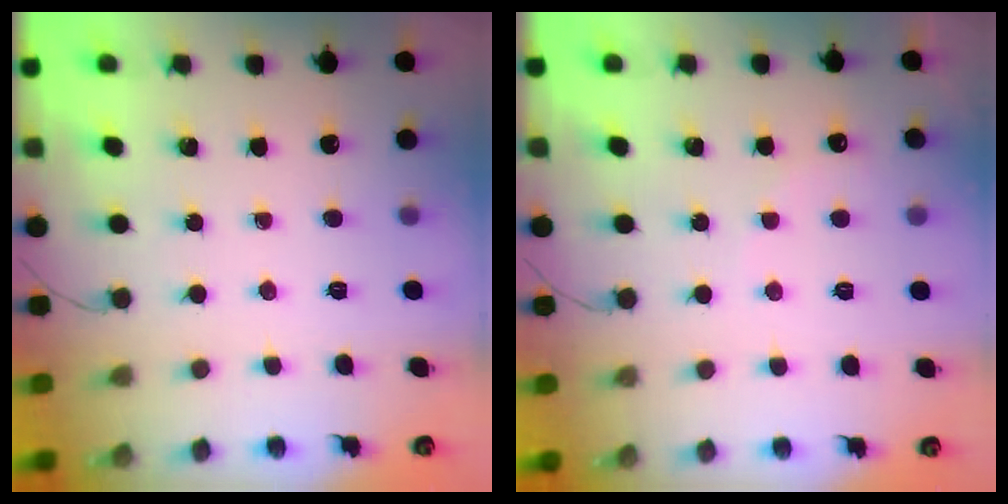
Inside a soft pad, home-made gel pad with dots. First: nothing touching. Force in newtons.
{"total": 6.3, "press": 6.1, "slide": 1.3}